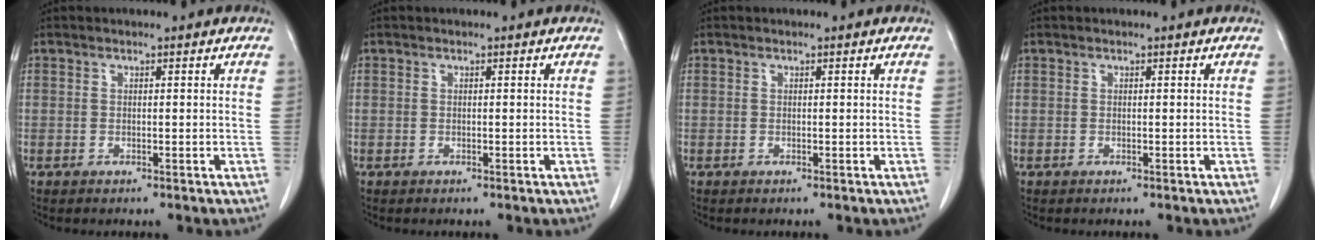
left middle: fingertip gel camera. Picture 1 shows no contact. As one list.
[{"total": 0.0}, {"total": 0.0}, {"total": 0.0}]